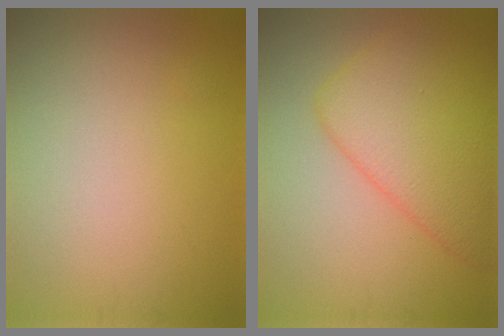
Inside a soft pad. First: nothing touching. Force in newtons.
{"total": 7.5, "press": 7.5, "slide": 0.3}